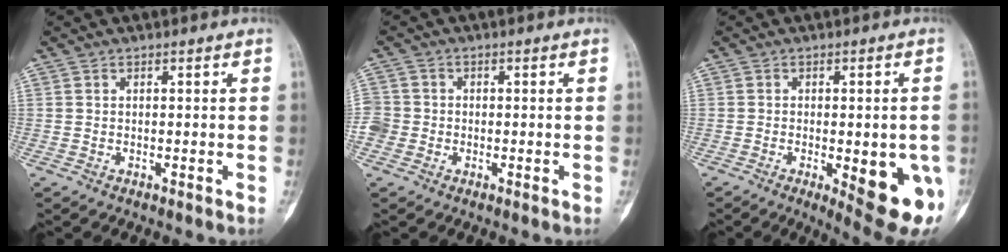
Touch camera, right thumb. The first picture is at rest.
{"total": 4.7, "force": [-1.0, 4.4, 1.2], "torque": [-0.025, 0.012, -0.022]}
{"total": 13.3, "force": [-3.9, 4.3, 12.0], "torque": [-0.127, -0.006, -0.034]}